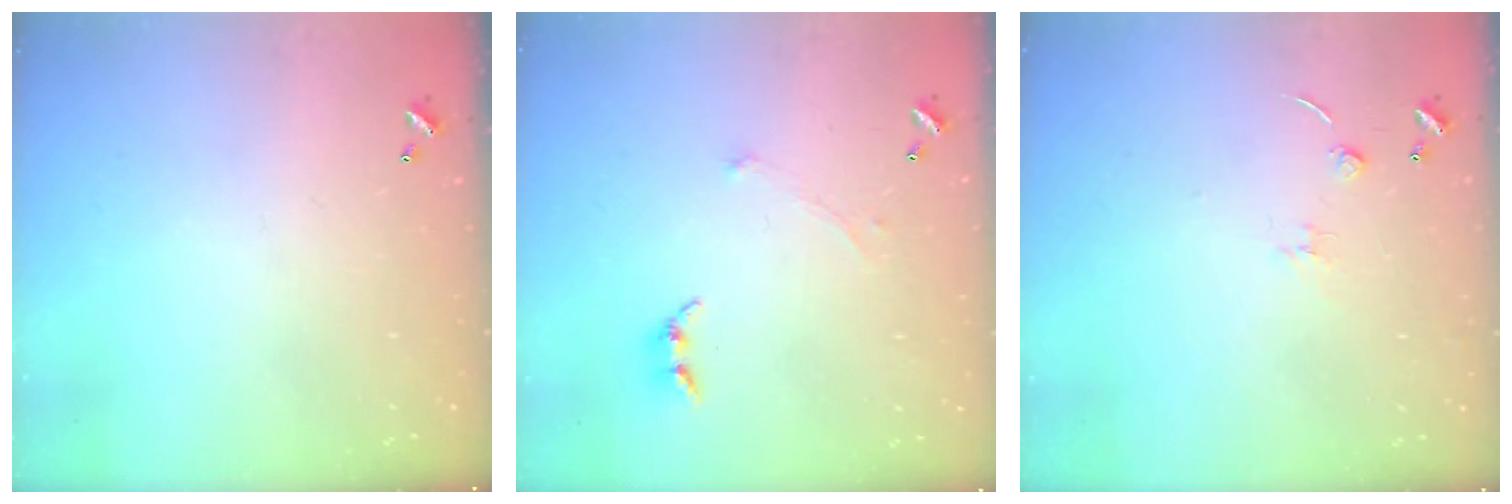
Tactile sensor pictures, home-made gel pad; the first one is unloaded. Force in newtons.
{"total": 0.7, "press": 0.3, "slide": 0.6}
{"total": 1.5, "press": 1.4, "slide": 0.5}